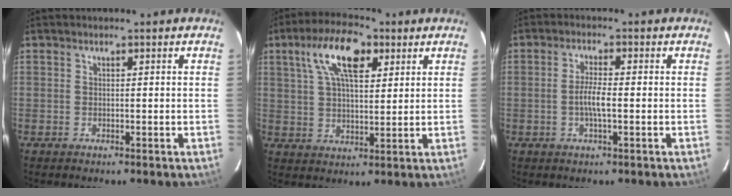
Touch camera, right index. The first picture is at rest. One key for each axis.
{"total": 12.0, "fx": 5.6, "fy": 4.8, "fz": 9.4, "tx": -0.175, "ty": 0.027, "tz": 0.098}
{"total": 3.8, "fx": -0.7, "fy": 0.3, "fz": 3.7, "tx": -0.070, "ty": 0.001, "tz": -0.014}